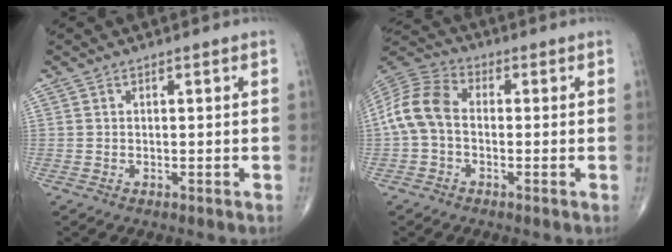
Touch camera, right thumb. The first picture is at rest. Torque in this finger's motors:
{"motor_torque": [-0.07, 0.62, 0.55, -0.51, 0.09]}